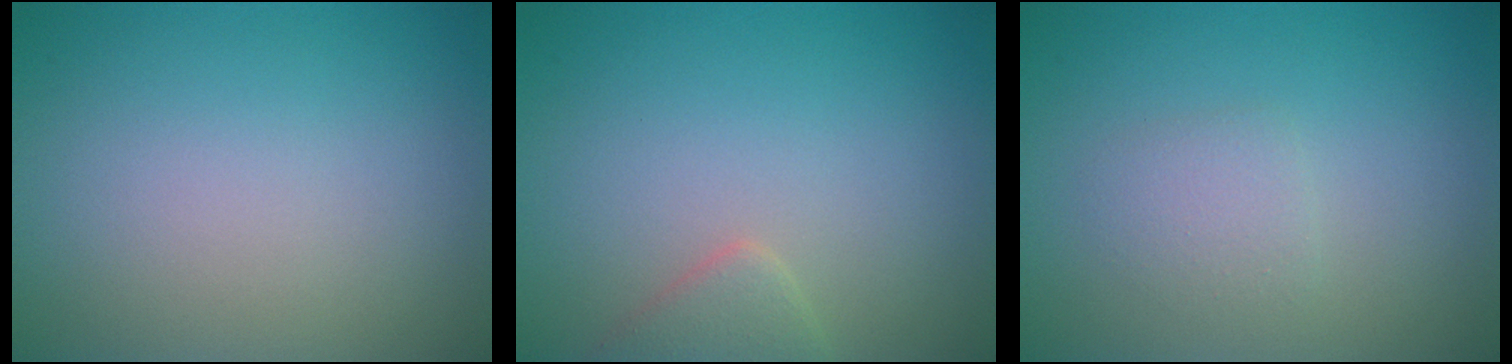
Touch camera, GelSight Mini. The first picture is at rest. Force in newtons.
{"total": 1.9, "press": 1.9, "slide": 0.1}
{"total": 1.6, "press": 1.6, "slide": 0.1}